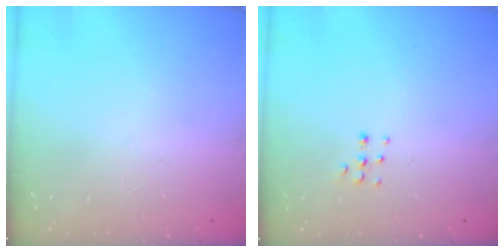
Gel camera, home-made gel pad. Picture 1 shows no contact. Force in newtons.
{"total": 3.9, "press": 3.8, "slide": 1.0}